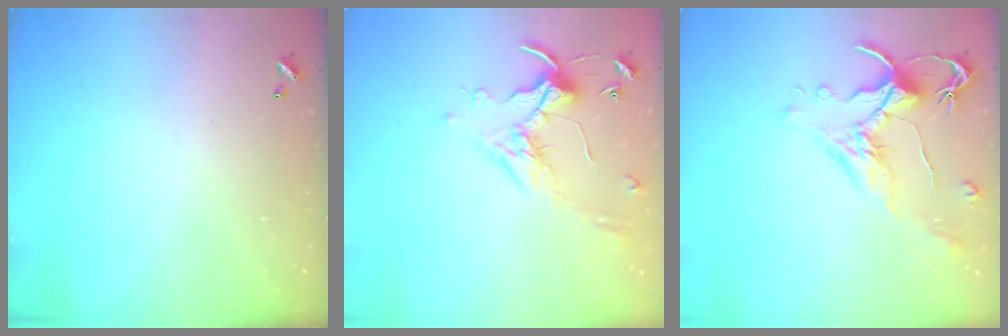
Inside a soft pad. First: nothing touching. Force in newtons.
{"total": 0.7, "press": 0.6, "slide": 0.4}
{"total": 1.5, "press": 1.0, "slide": 1.1}